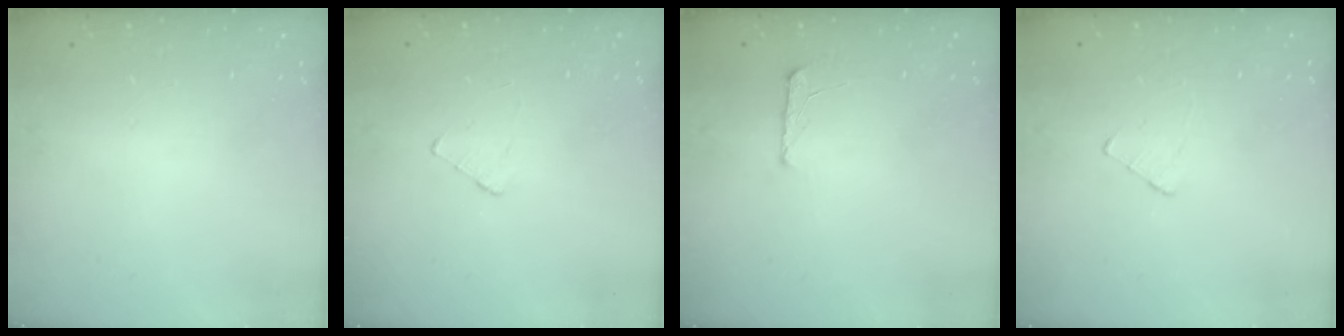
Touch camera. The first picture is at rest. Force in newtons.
{"total": 3.0, "press": 2.9, "slide": 0.3}
{"total": 5.2, "press": 5.1, "slide": 0.5}
{"total": 2.9, "press": 2.8, "slide": 0.3}